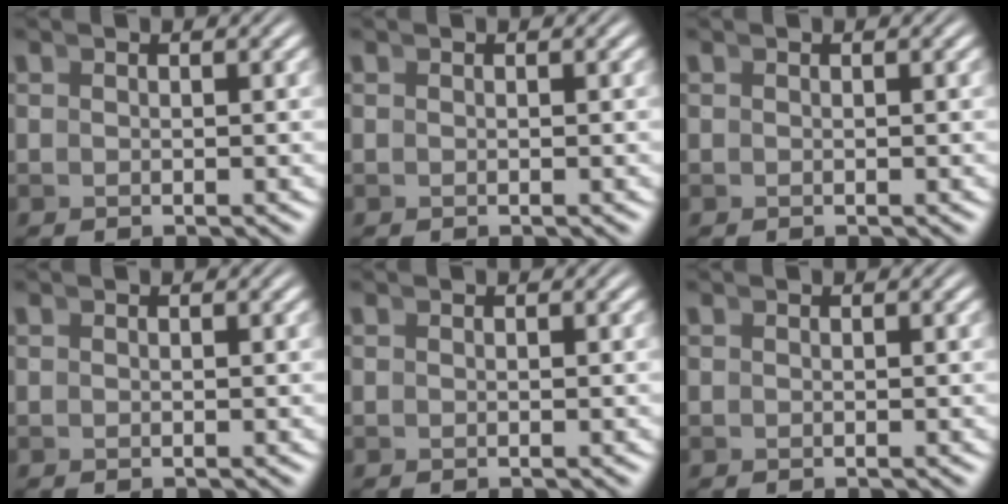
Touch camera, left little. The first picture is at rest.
{"total": 0.0}
{"total": 0.0}
{"total": 0.0}
{"total": 0.0}
{"total": 0.0}